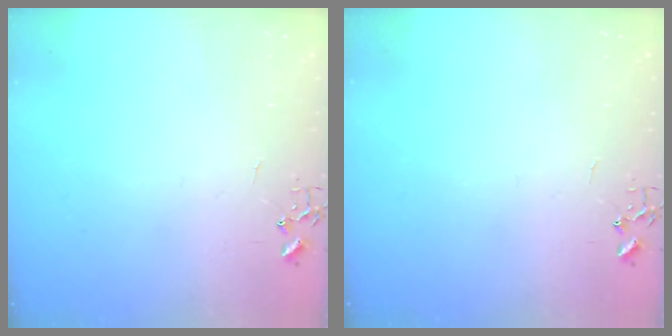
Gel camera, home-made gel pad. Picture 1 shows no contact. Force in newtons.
{"total": 0.0}